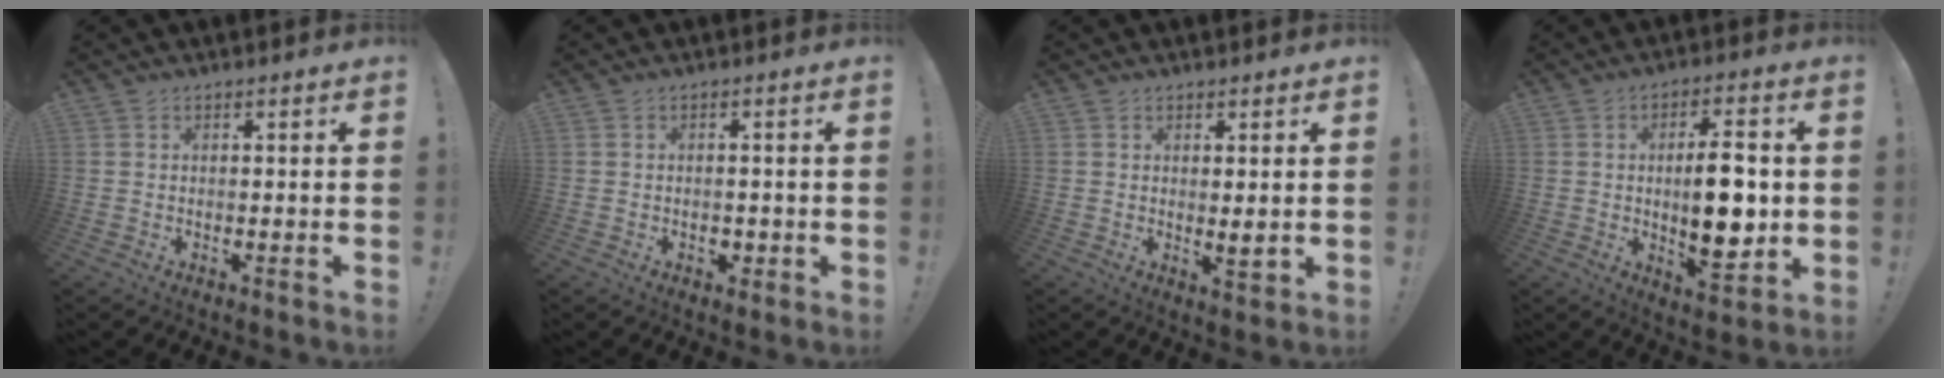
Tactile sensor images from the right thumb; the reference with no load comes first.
{"total": 2.1, "force": [-0.8, 1.5, 1.2], "torque": [-0.012, -0.001, -0.014]}
{"total": 3.2, "force": [1.1, 0.5, 2.9], "torque": [-0.030, -0.018, 0.016]}
{"total": 14.2, "force": [0.1, 5.7, 13.0], "torque": [-0.208, -0.007, -0.007]}